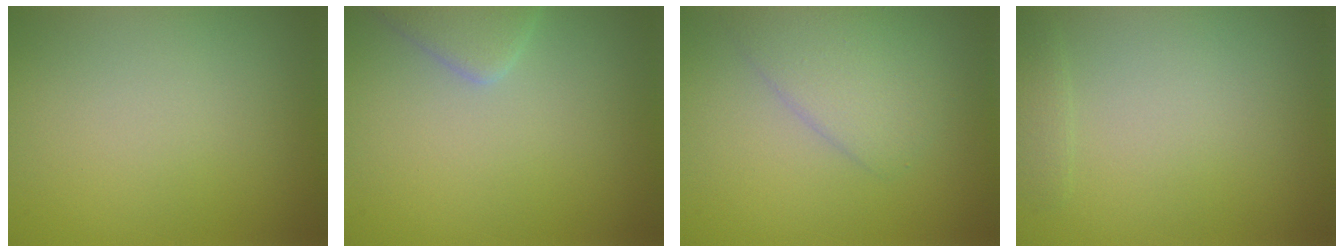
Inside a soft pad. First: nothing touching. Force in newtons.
{"total": 2.8, "press": 2.8, "slide": 0.2}
{"total": 2.8, "press": 2.7, "slide": 0.2}
{"total": 1.0, "press": 1.0, "slide": 0.1}